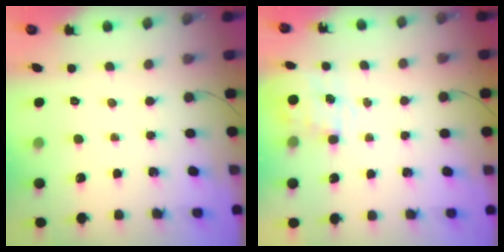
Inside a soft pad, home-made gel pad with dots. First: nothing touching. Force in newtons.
{"total": 7.1, "press": 7.0, "slide": 0.8}